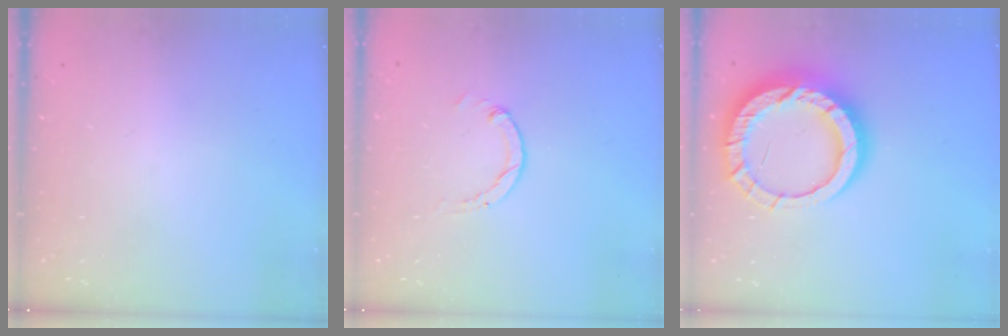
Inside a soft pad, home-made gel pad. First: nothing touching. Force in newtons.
{"total": 1.3, "press": 1.2, "slide": 0.2}
{"total": 18.4, "press": 18.3, "slide": 1.7}